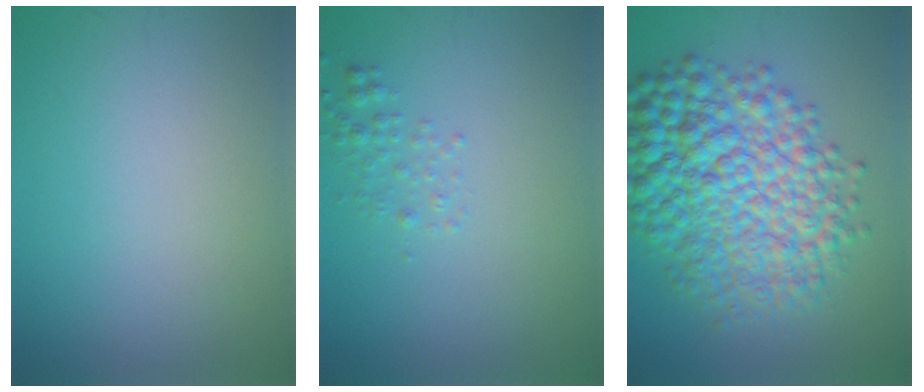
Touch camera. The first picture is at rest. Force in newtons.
{"total": 1.3, "press": 1.3, "slide": 0.1}
{"total": 11.0, "press": 11.0, "slide": 0.1}